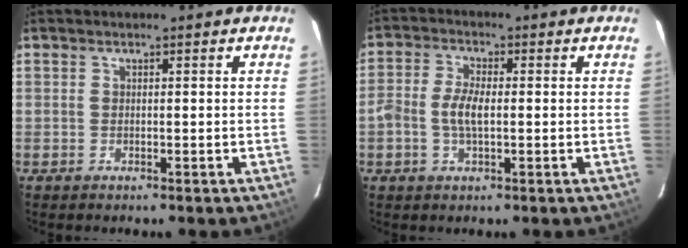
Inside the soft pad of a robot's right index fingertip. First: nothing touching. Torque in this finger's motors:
{"motor_torque": [0.04, 0.00, 0.09, 0.07]}